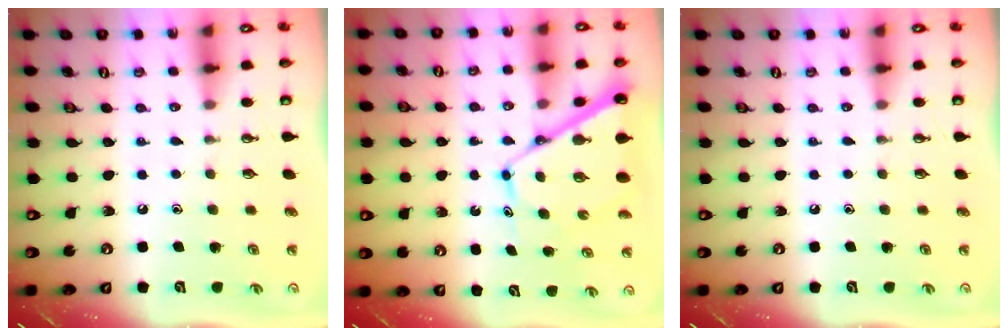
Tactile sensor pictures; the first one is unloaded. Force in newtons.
{"total": 11.1, "press": 11.1, "slide": 1.2}
{"total": 0.0}